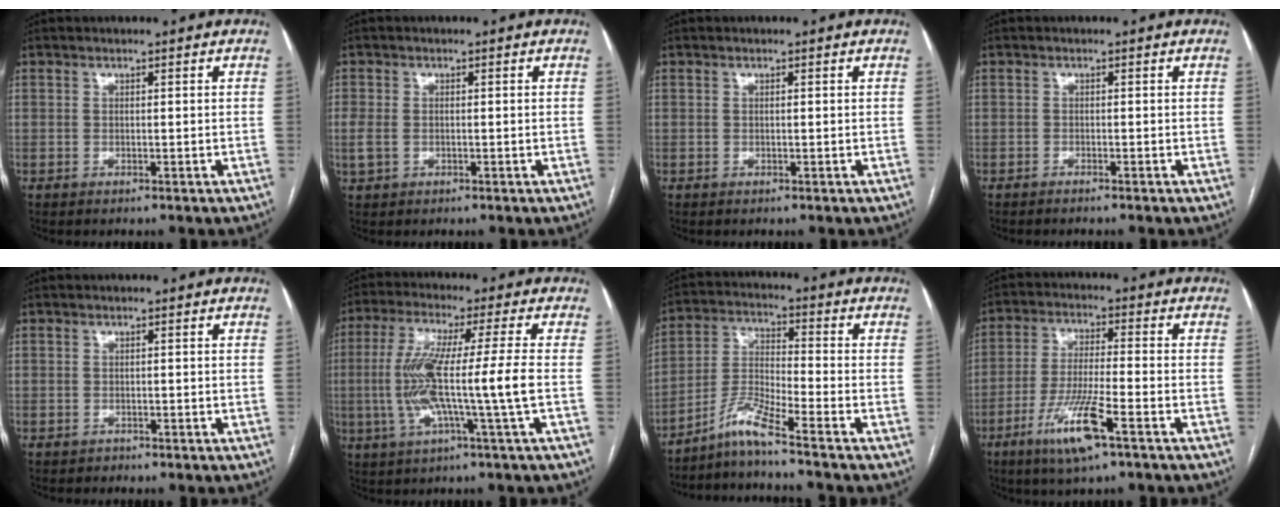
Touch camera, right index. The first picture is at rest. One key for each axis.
{"total": 3.1, "fx": -0.7, "fy": 2.2, "fz": 2.1, "tx": -0.061, "ty": 0.008, "tz": -0.006}
{"total": 0.0}
{"total": 0.7, "fx": -0.7, "fy": 0.0, "fz": 0.1, "tx": -0.003, "ty": -0.001, "tz": -0.012}
{"total": 0.7, "fx": -0.4, "fy": 0.5, "fz": -0.2, "tx": 0.001, "ty": 0.003, "tz": -0.010}
{"total": 12.0, "fx": -1.6, "fy": -0.9, "fz": 11.9, "tx": -0.235, "ty": 0.000, "tz": -0.034}
{"total": 6.5, "fx": -5.5, "fy": -1.2, "fz": 3.4, "tx": -0.079, "ty": -0.015, "tz": -0.109}
{"total": 10.1, "fx": -5.3, "fy": 0.6, "fz": 8.6, "tx": -0.171, "ty": -0.016, "tz": -0.097}